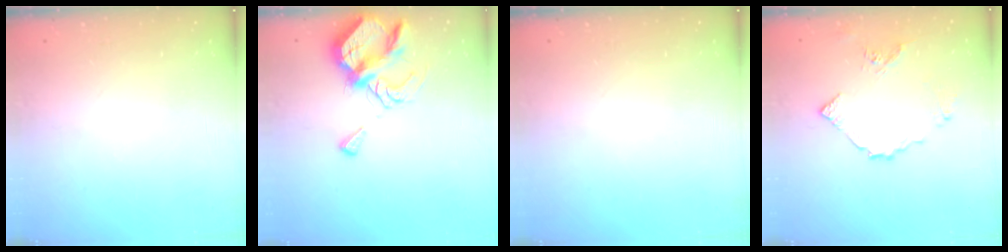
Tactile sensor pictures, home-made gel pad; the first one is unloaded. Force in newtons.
{"total": 8.6, "press": 8.5, "slide": 1.1}
{"total": 0.0}
{"total": 8.7, "press": 8.7, "slide": 1.1}